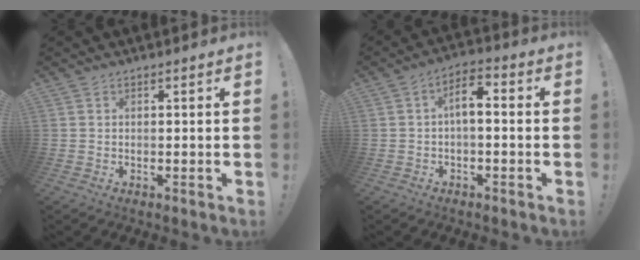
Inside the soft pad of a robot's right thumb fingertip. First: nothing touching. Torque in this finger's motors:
{"motor_torque": [-0.03, 0.19, 0.01, 0.05, 0.13]}